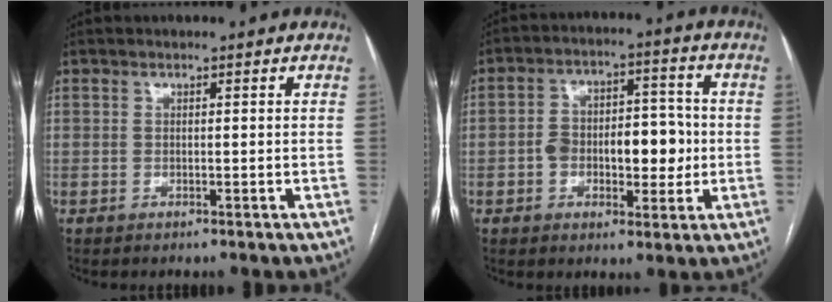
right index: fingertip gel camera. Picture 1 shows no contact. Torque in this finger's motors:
{"motor_torque": [1.20, -0.09, 0.40, 0.13]}